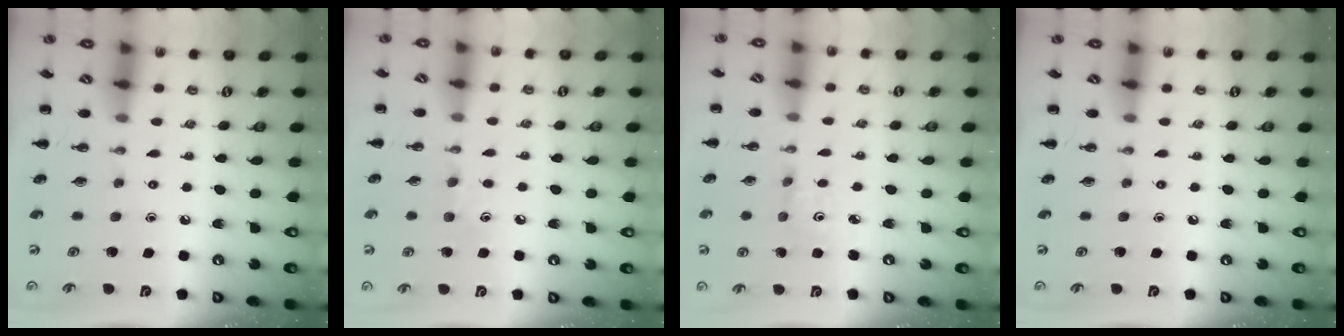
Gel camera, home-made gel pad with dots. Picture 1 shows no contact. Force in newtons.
{"total": 6.3, "press": 6.1, "slide": 1.4}
{"total": 2.9, "press": 2.8, "slide": 0.8}
{"total": 0.0}